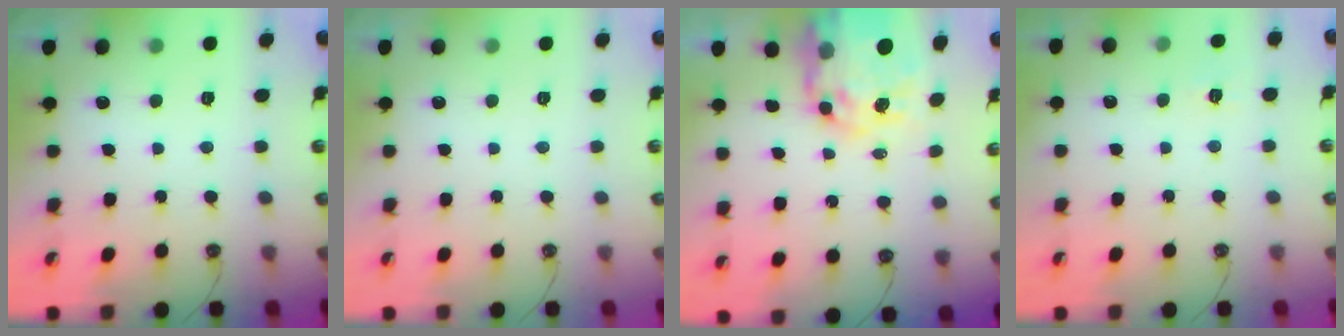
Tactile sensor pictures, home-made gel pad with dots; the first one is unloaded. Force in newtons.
{"total": 0.0}
{"total": 15.2, "press": 15.1, "slide": 1.4}
{"total": 6.1, "press": 6.1, "slide": 0.7}